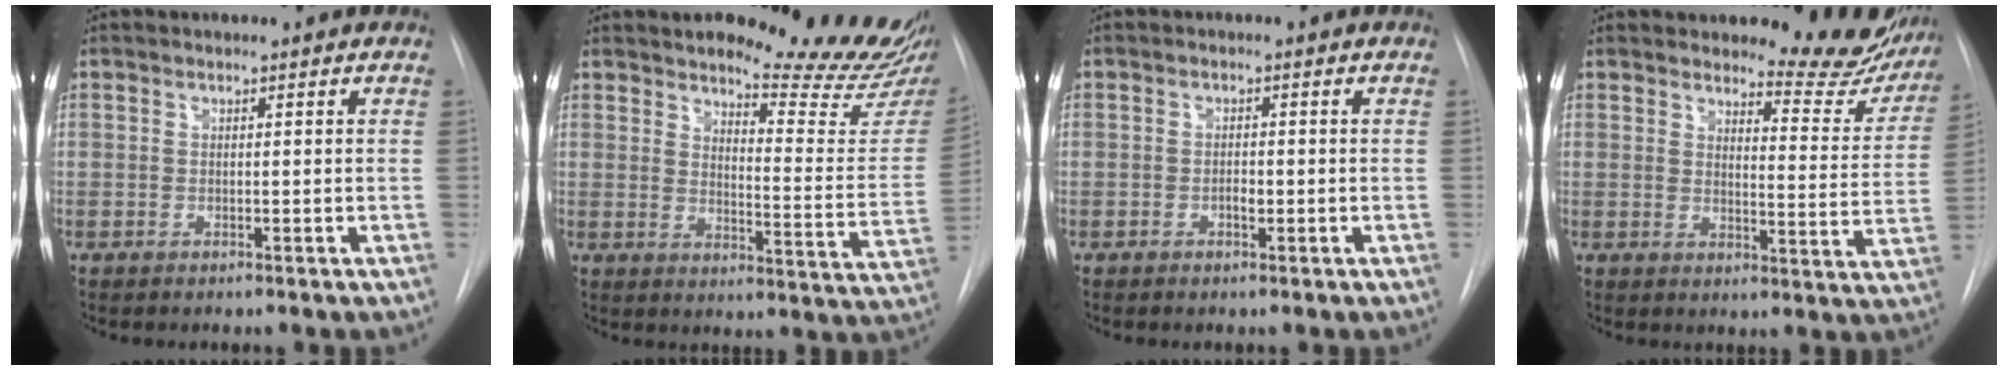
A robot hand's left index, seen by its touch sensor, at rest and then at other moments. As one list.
[{"total": 16.8, "force": [15.4, 1.0, 6.8], "torque": [-0.087, -0.112, 0.181]}, {"total": 1.3, "force": [-0.6, 0.5, 1.0], "torque": [-0.017, -0.001, -0.011]}, {"total": 12.1, "force": [11.5, 2.7, 2.8], "torque": [-0.011, -0.065, 0.117]}]